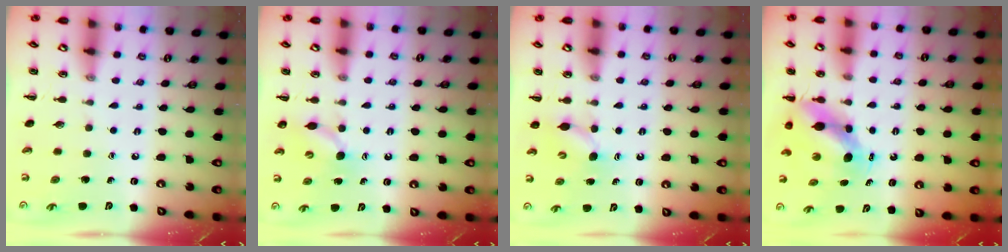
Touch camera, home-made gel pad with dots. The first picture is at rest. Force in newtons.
{"total": 6.0, "press": 5.9, "slide": 1.4}
{"total": 4.6, "press": 4.6, "slide": 0.4}
{"total": 7.9, "press": 7.8, "slide": 0.8}